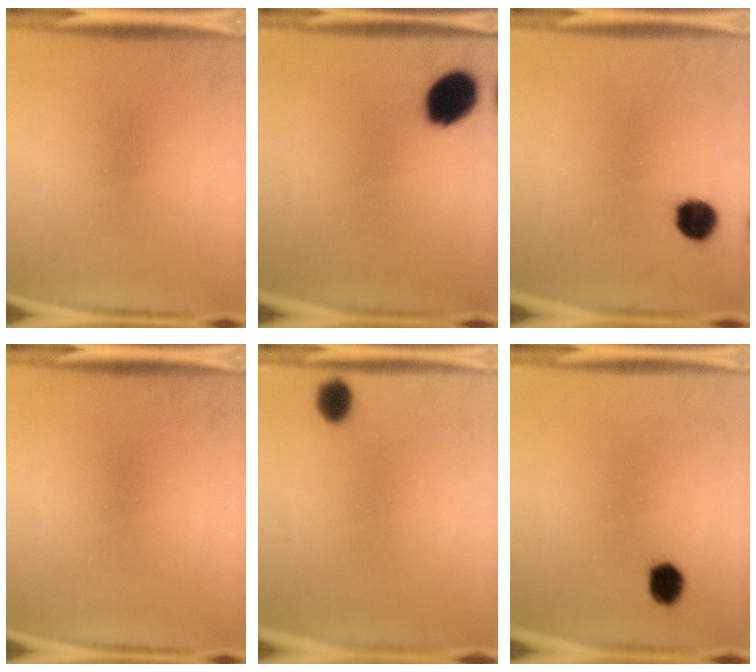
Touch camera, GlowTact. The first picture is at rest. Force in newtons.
{"total": 10.8}
{"total": 5.5}
{"total": 0.0}
{"total": 2.3}
{"total": 4.8}